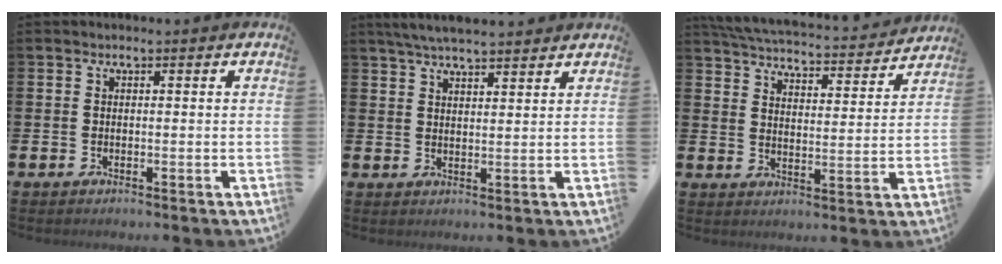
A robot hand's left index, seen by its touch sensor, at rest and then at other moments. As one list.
[{"total": 4.8, "force": [4.5, 0.6, 1.5], "torque": [-0.036, -0.011, 0.083]}, {"total": 5.3, "force": [5.2, 0.6, 1.0], "torque": [-0.036, -0.043, 0.086]}]